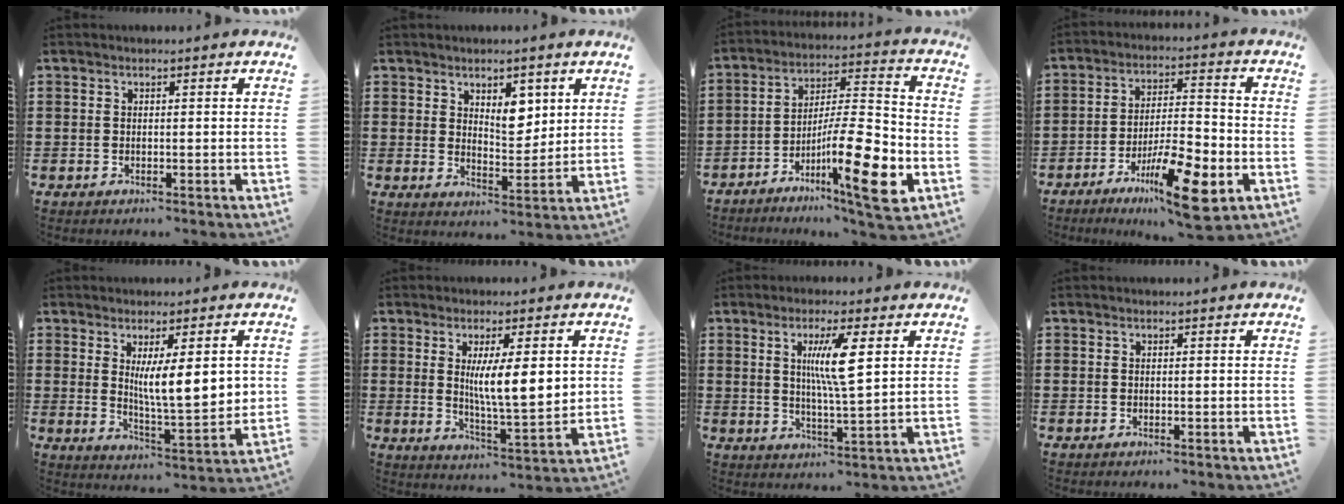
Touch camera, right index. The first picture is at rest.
{"total": 5.5, "force": [2.7, 3.1, 3.6], "torque": [-0.058, -0.002, 0.044]}
{"total": 15.2, "force": [-7.0, 3.2, 13.1], "torque": [-0.204, 0.010, -0.119]}
{"total": 11.7, "force": [-6.1, 3.3, 9.4], "torque": [-0.168, 0.013, -0.107]}
{"total": 9.5, "force": [2.3, 2.2, 9.0], "torque": [-0.147, -0.009, 0.034]}
{"total": 9.3, "force": [1.9, 2.1, 8.9], "torque": [-0.154, -0.006, 0.029]}
{"total": 7.3, "force": [2.1, 0.7, 6.9], "torque": [-0.138, 0.000, 0.031]}
{"total": 0.0}